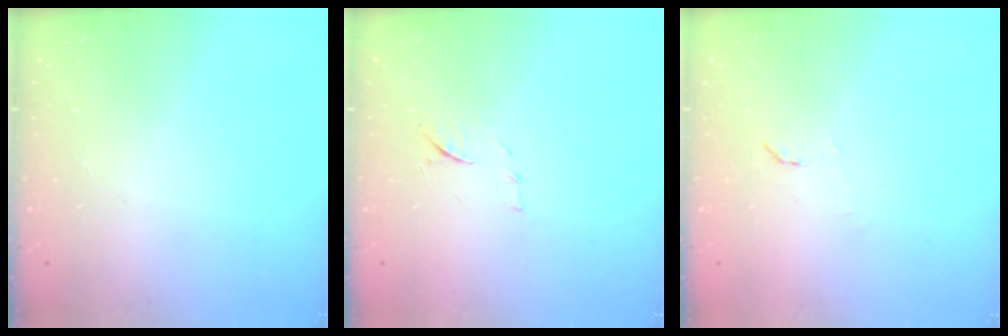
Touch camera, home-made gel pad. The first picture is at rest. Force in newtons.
{"total": 8.5, "press": 8.4, "slide": 1.0}
{"total": 6.3, "press": 6.2, "slide": 0.6}